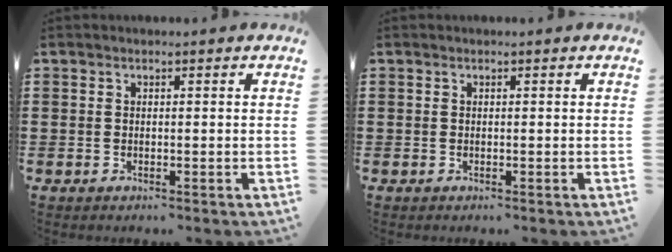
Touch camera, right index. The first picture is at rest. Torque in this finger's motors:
{"motor_torque": [0.00, 0.00, 0.03, 0.00]}